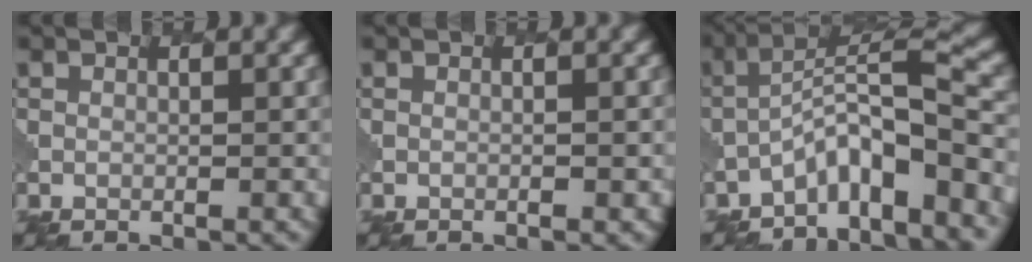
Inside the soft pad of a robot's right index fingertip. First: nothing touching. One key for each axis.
{"total": 0.5, "fx": -0.2, "fy": 0.3, "fz": 0.4, "tx": 0.000, "ty": 0.001, "tz": 0.002}
{"total": 6.5, "fx": -3.9, "fy": 1.3, "fz": 5.0, "tx": -0.081, "ty": 0.016, "tz": -0.076}